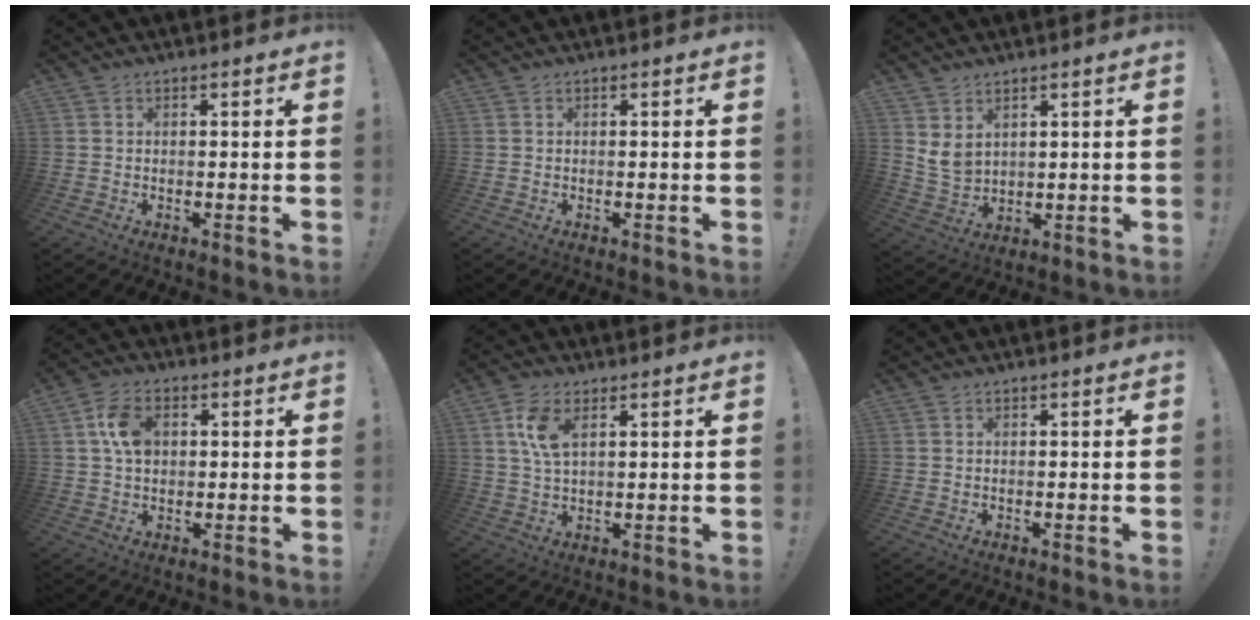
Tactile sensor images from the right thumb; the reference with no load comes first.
{"total": 0.0}
{"total": 5.8, "force": [3.6, 3.4, 3.0], "torque": [-0.062, -0.017, 0.072]}
{"total": 8.4, "force": [1.7, 5.7, 5.9], "torque": [-0.103, 0.010, 0.033]}
{"total": 7.4, "force": [2.8, 3.5, 5.9], "torque": [-0.123, -0.002, 0.047]}
{"total": 0.0}